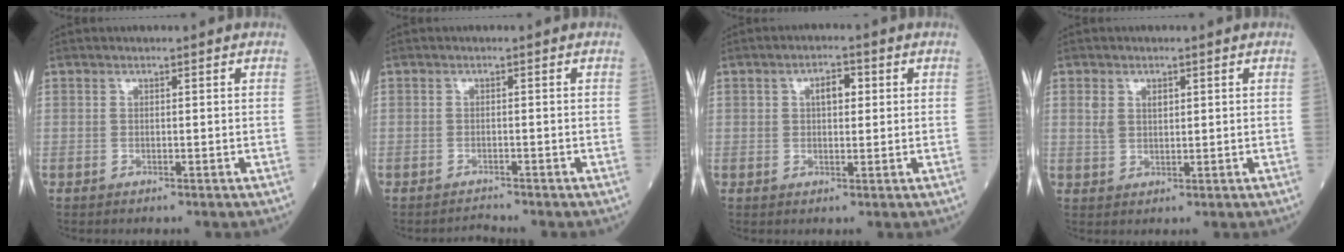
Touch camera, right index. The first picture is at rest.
{"total": 1.1, "force": [-1.0, -0.2, -0.3], "torque": [0.006, -0.009, -0.014]}
{"total": 3.4, "force": [0.9, 1.7, 2.8], "torque": [-0.046, 0.011, 0.013]}
{"total": 2.9, "force": [1.0, 1.8, 2.0], "torque": [-0.043, 0.013, 0.024]}